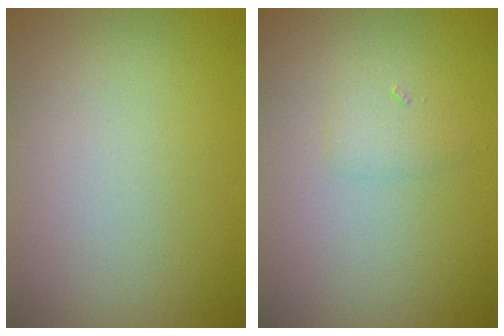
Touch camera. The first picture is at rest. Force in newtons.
{"total": 1.2, "press": 1.2, "slide": 0.1}